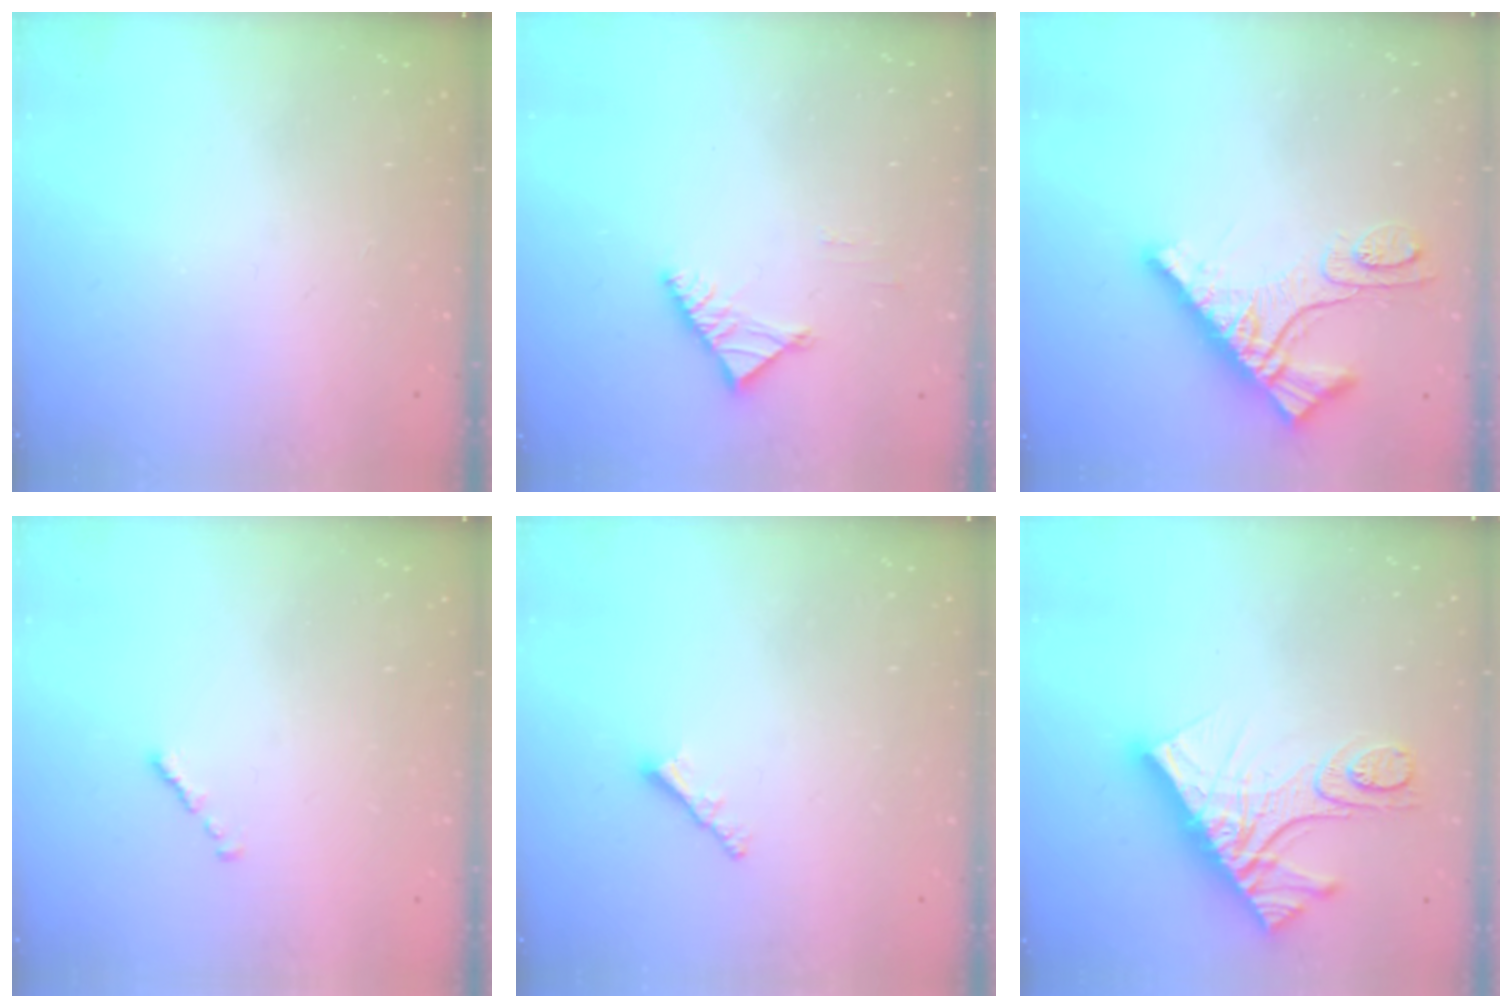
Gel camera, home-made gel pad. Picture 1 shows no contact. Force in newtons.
{"total": 3.4, "press": 3.3, "slide": 0.8}
{"total": 11.0, "press": 11.0, "slide": 1.1}
{"total": 0.7, "press": 0.6, "slide": 0.4}
{"total": 2.1, "press": 2.0, "slide": 0.5}
{"total": 15.7, "press": 15.6, "slide": 1.6}